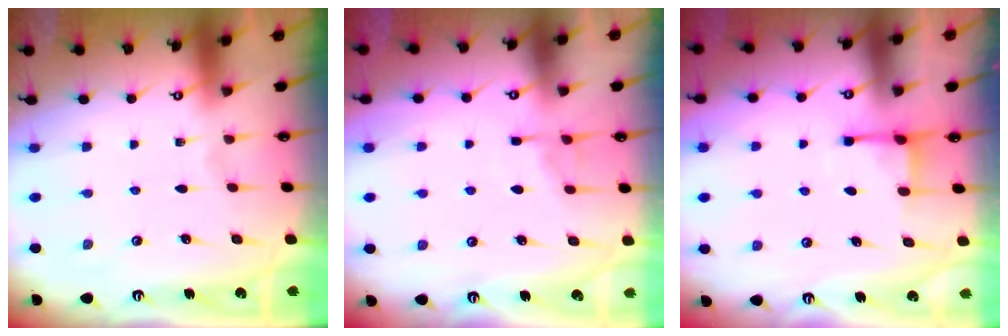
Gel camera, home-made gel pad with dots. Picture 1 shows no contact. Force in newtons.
{"total": 5.1, "press": 5.0, "slide": 0.6}
{"total": 2.5, "press": 2.4, "slide": 0.5}